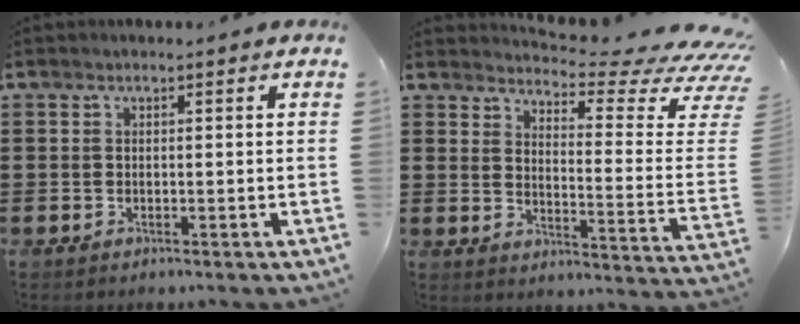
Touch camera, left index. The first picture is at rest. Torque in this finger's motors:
{"motor_torque": [2.14, 0.00, 0.40, 0.03]}